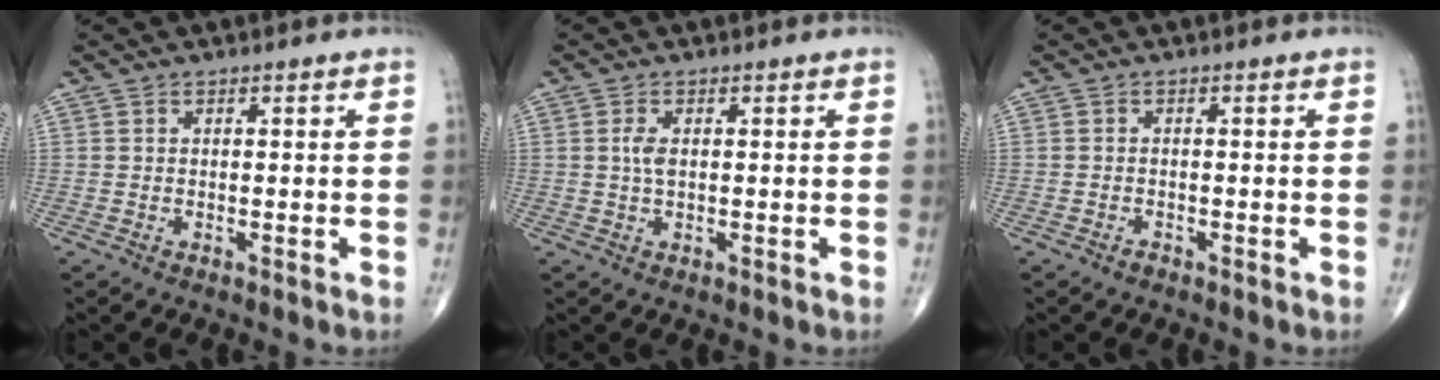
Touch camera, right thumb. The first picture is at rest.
{"total": 2.2, "force": [0.3, 1.0, 1.9], "torque": [-0.041, 0.001, 0.007]}
{"total": 0.8, "force": [-0.6, 0.4, 0.2], "torque": [-0.002, 0.002, -0.014]}